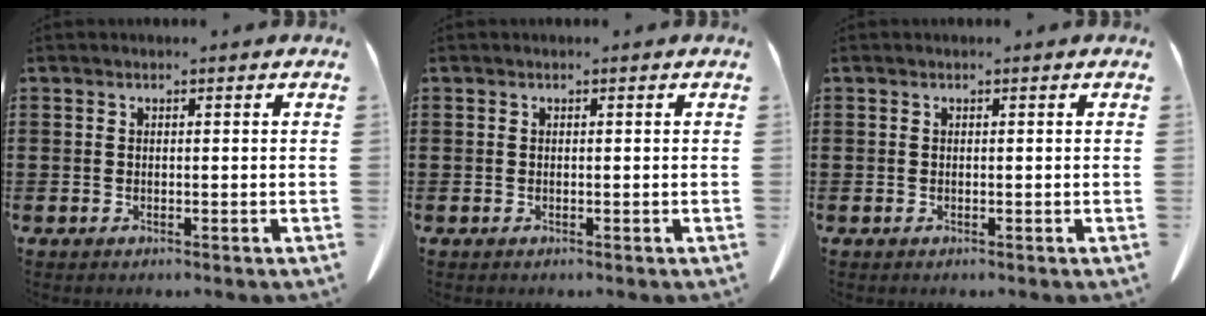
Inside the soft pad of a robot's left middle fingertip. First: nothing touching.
{"total": 0.0}
{"total": 0.0}